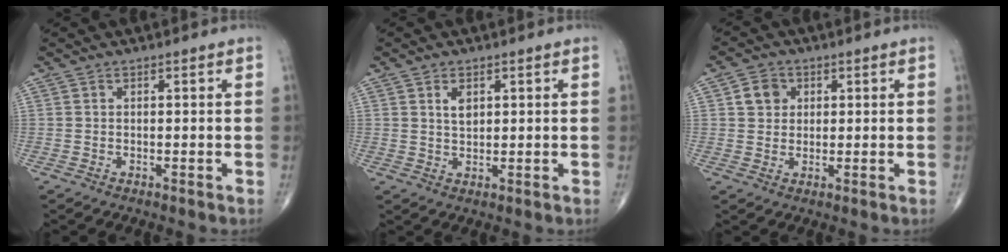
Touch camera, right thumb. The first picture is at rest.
{"total": 3.0, "force": [1.3, 1.8, 2.0], "torque": [-0.026, -0.009, 0.024]}
{"total": 4.3, "force": [1.2, 3.7, 1.7], "torque": [-0.009, -0.001, 0.018]}